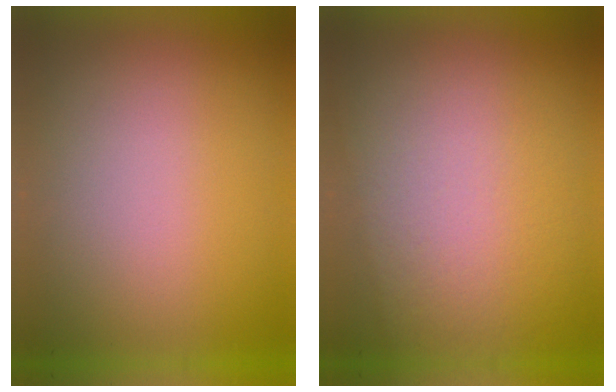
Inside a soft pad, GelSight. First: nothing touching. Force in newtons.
{"total": 3.0}